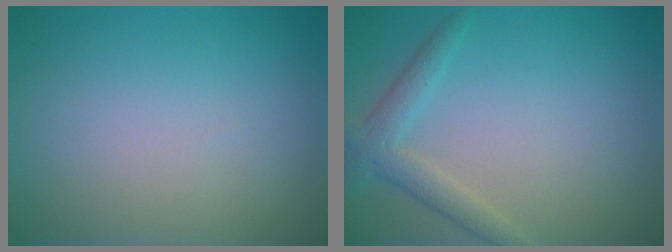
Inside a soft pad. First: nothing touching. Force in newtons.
{"total": 2.6, "press": 2.5, "slide": 0.1}